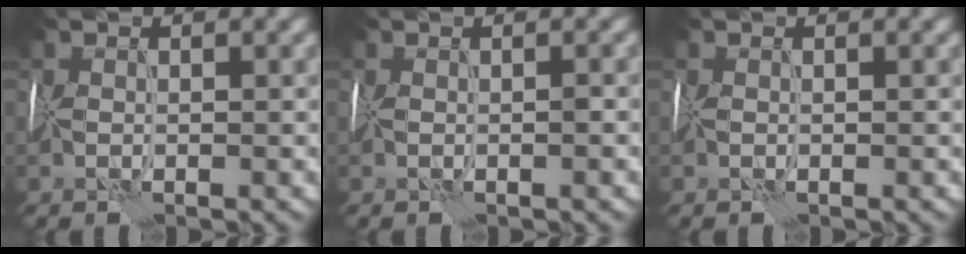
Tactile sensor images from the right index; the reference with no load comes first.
{"total": 0.5, "force": [-0.1, -0.1, 0.5], "torque": [-0.010, 0.001, -0.002]}
{"total": 0.0}